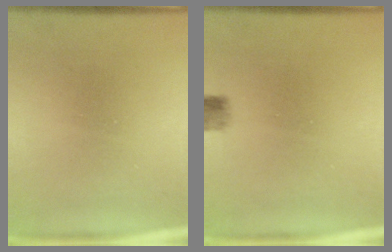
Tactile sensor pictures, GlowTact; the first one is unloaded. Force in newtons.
{"total": 2.2}